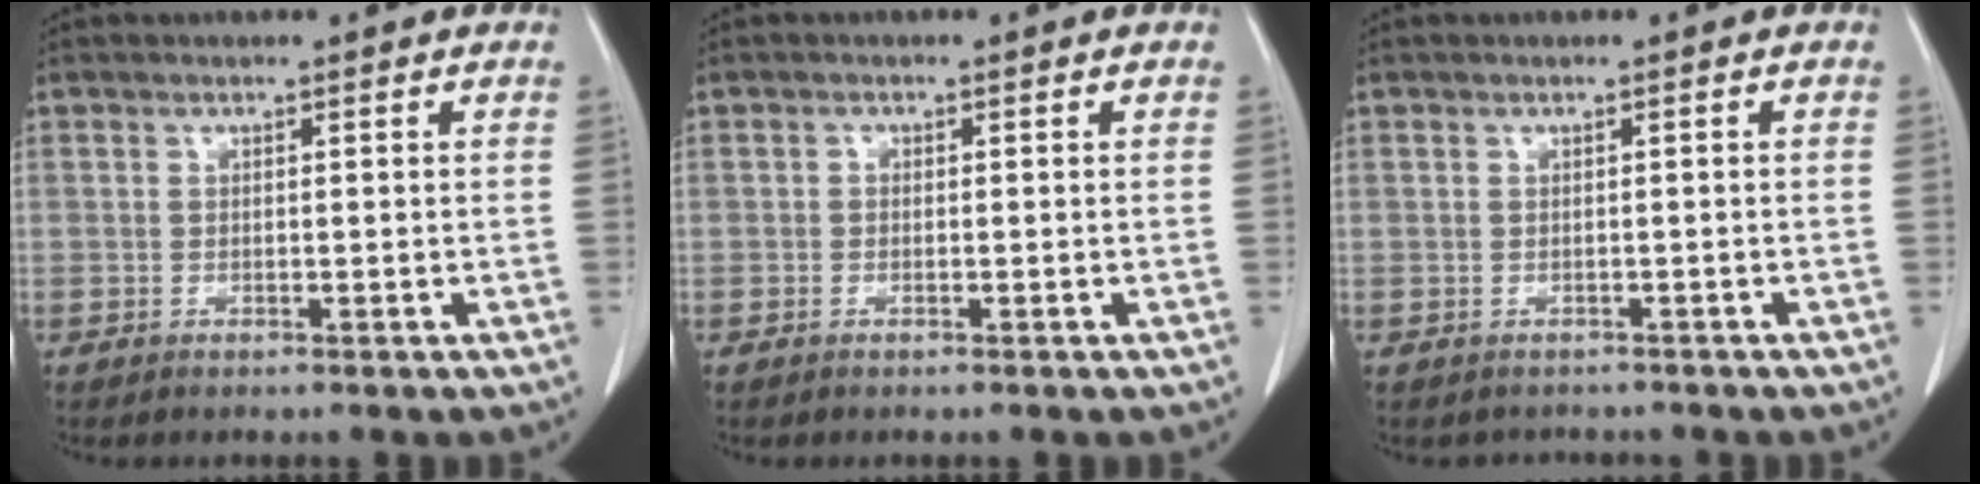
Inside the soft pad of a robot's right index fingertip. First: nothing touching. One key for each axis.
{"total": 0.5, "fx": -0.2, "fy": 0.3, "fz": 0.3, "tx": -0.004, "ty": 0.002, "tz": -0.006}
{"total": 2.0, "fx": -1.7, "fy": 1.1, "fz": -0.2, "tx": -0.002, "ty": 0.003, "tz": -0.026}